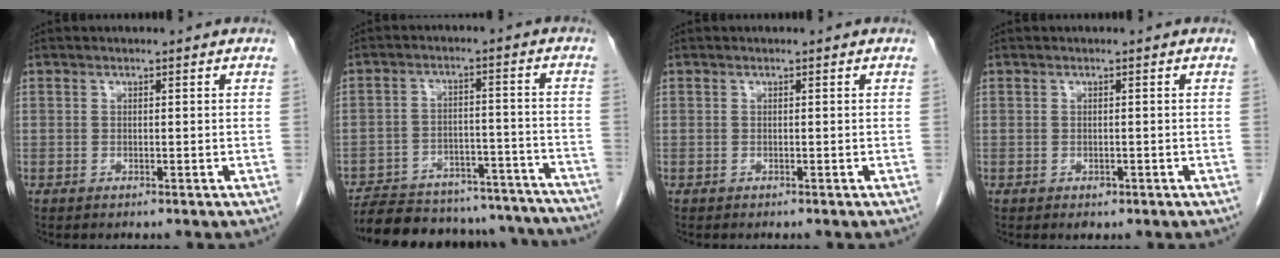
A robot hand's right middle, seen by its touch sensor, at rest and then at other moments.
{"total": 24.8, "force": [-22.7, 6.9, 7.3], "torque": [-0.105, 0.016, -0.294]}
{"total": 0.0}
{"total": 1.0, "force": [-0.5, 0.6, 0.5], "torque": [-0.006, 0.001, -0.003]}